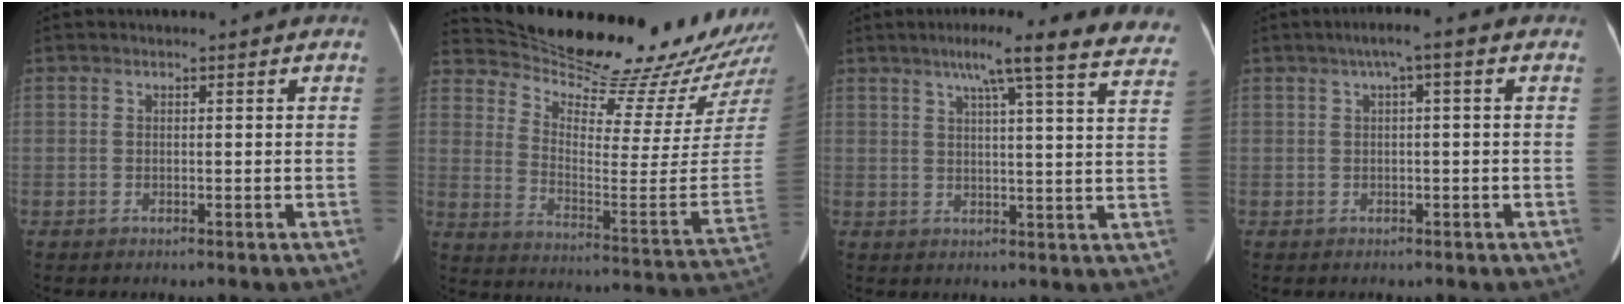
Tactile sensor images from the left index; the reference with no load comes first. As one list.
[{"total": 27.5, "force": [25.7, 2.5, 9.6], "torque": [-0.157, -0.116, 0.340]}, {"total": 18.2, "force": [15.3, 0.4, 9.8], "torque": [-0.128, -0.013, 0.174]}, {"total": 3.1, "force": [1.0, 0.1, 2.9], "torque": [-0.048, 0.019, 0.016]}]